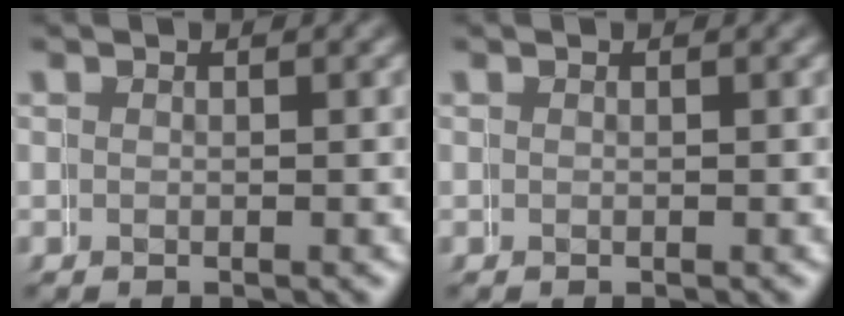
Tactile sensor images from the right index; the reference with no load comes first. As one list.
[{"total": 0.0}]